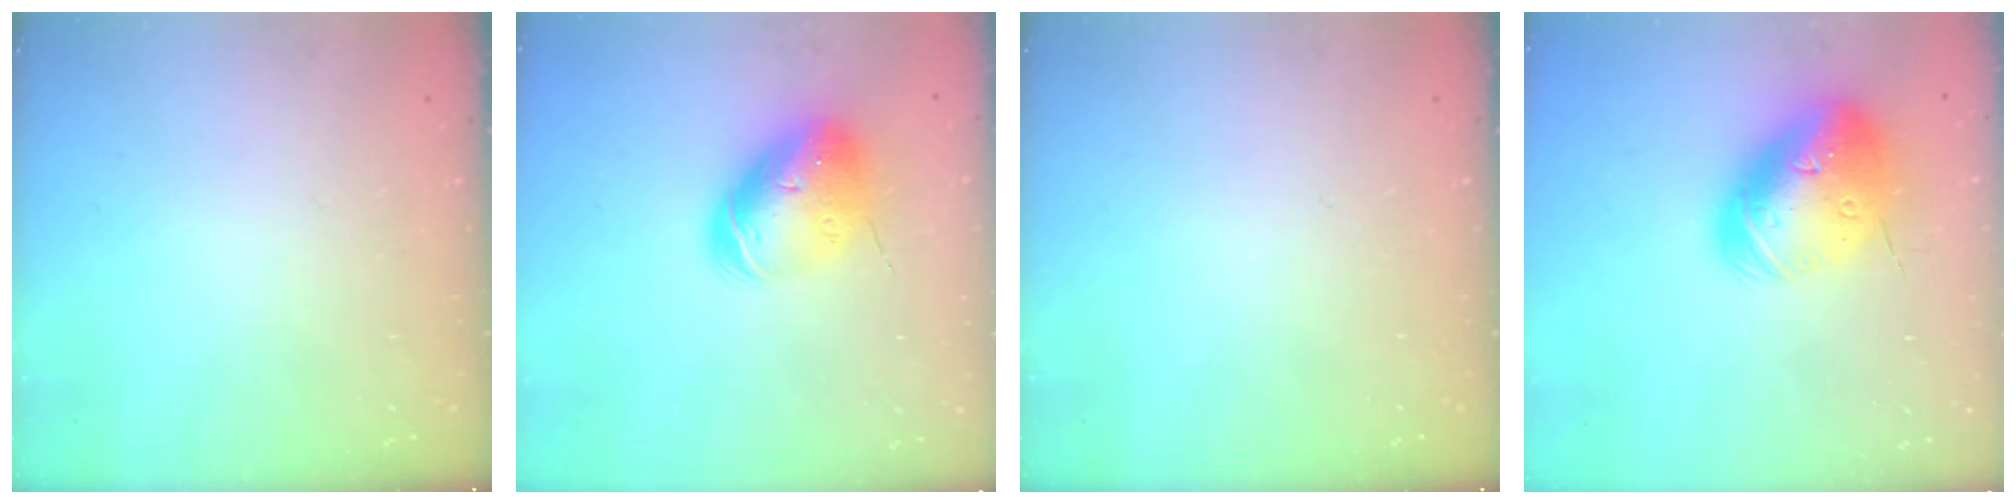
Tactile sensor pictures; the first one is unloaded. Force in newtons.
{"total": 13.6, "press": 13.5, "slide": 2.0}
{"total": 0.0}
{"total": 25.7, "press": 25.4, "slide": 4.0}